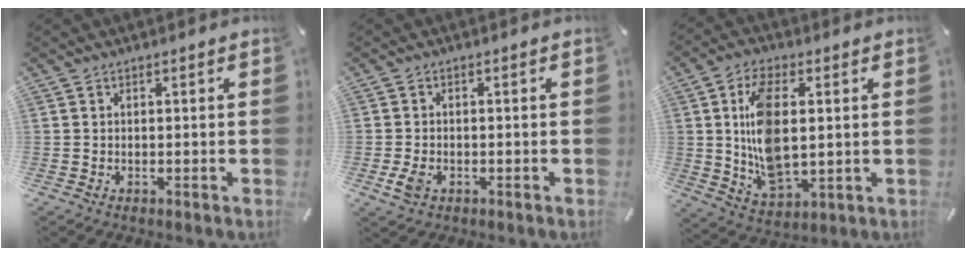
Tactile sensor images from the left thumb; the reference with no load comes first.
{"total": 3.3, "force": [-1.0, 2.1, 2.3], "torque": [-0.060, -0.003, -0.021]}
{"total": 13.6, "force": [1.9, 7.3, 11.3], "torque": [-0.234, -0.015, 0.030]}